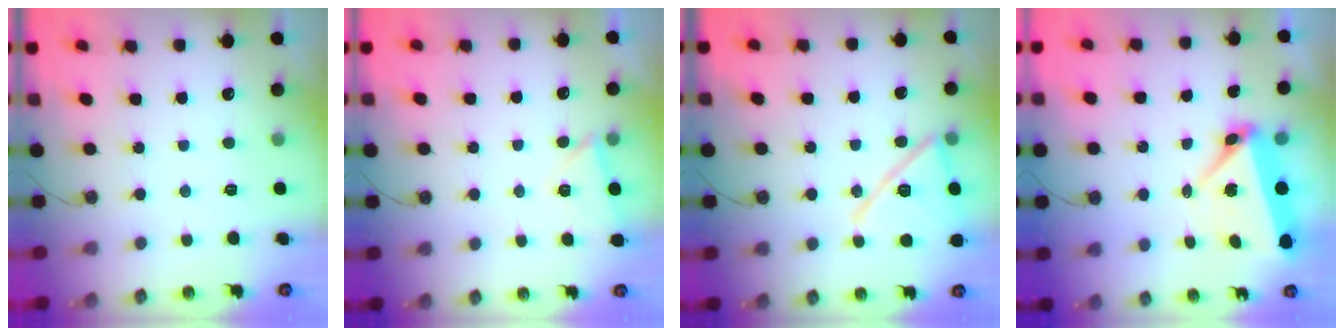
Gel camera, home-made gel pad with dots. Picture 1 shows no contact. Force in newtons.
{"total": 3.5, "press": 3.1, "slide": 1.5}
{"total": 16.5, "press": 16.5, "slide": 1.2}
{"total": 7.2, "press": 7.2, "slide": 0.8}